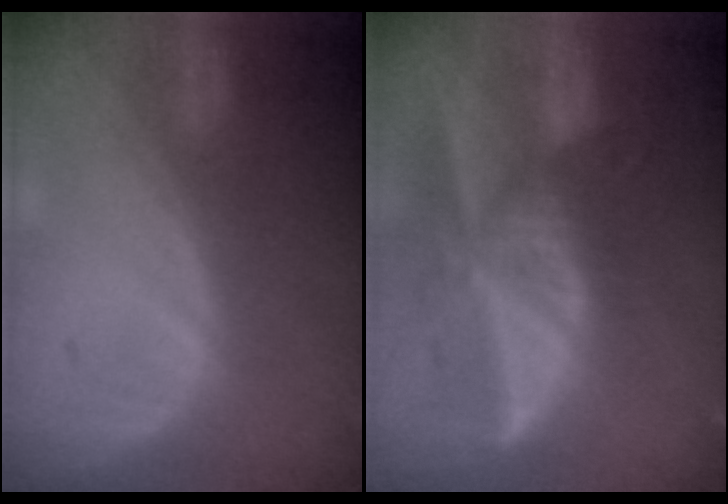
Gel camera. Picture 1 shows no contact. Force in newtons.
{"total": 9.8, "press": 8.6, "slide": 4.7}